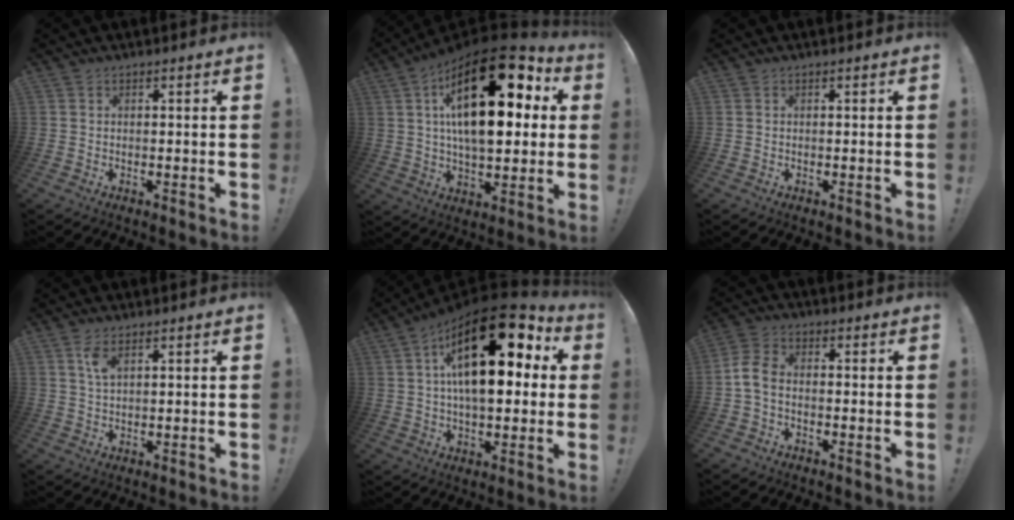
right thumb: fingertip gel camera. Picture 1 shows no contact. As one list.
[{"total": 27.8, "force": [8.0, 12.9, 23.3], "torque": [-0.383, -0.035, 0.132]}, {"total": 0.0}, {"total": 4.0, "force": [1.9, 1.4, 3.2], "torque": [-0.054, -0.006, 0.032]}, {"total": 25.1, "force": [7.2, 11.5, 21.1], "torque": [-0.339, -0.030, 0.122]}, {"total": 5.6, "force": [-1.4, 3.5, 4.1], "torque": [-0.096, 0.005, -0.024]}]